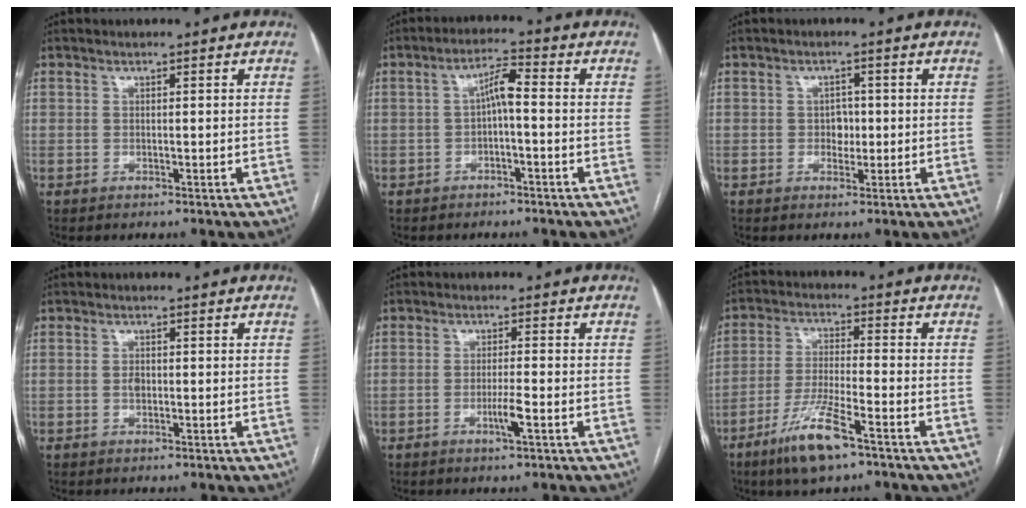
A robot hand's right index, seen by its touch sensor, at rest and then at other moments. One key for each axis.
{"total": 4.2, "fx": -0.3, "fy": 0.8, "fz": 4.1, "tx": -0.071, "ty": 0.019, "tz": -0.004}
{"total": 2.4, "fx": -0.1, "fy": 1.8, "fz": 1.6, "tx": -0.017, "ty": 0.005, "tz": -0.001}
{"total": 1.1, "fx": -0.2, "fy": 0.6, "fz": 0.9, "tx": -0.017, "ty": 0.002, "tz": -0.004}
{"total": 3.1, "fx": -1.4, "fy": -0.3, "fz": 2.7, "tx": -0.054, "ty": -0.005, "tz": -0.026}
{"total": 9.6, "fx": -6.1, "fy": 1.2, "fz": 7.4, "tx": -0.149, "ty": -0.019, "tz": -0.112}